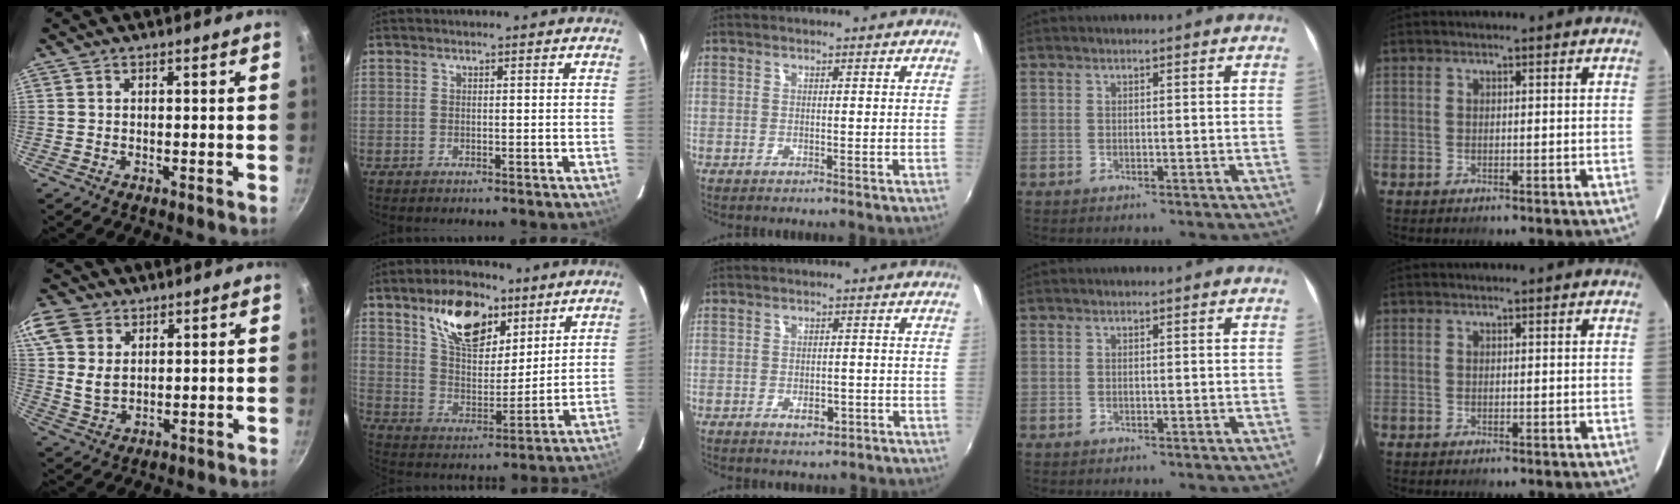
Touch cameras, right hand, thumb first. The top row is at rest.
{"thumb": {"total": 10.6, "force": [4.3, 7.7, 5.9], "torque": [-0.113, -0.007, 0.083]}, "index": {"total": 15.3, "force": [9.0, 7.9, 9.6], "torque": [-0.157, 0.013, 0.161]}, "middle": {"total": 3.2, "force": [-2.1, 1.8, 1.7], "torque": [-0.030, 0.002, -0.021]}}